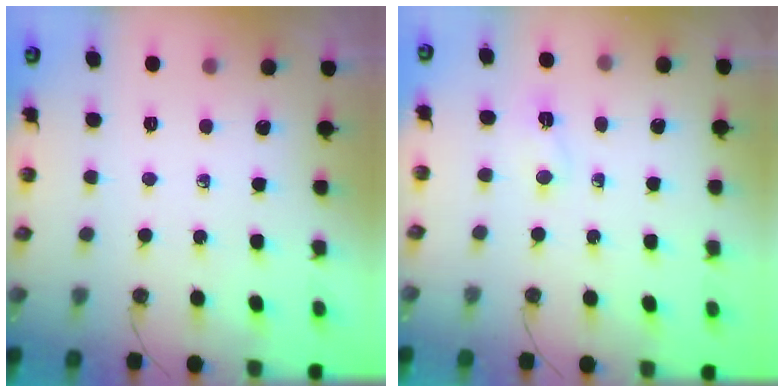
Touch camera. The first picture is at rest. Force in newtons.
{"total": 3.1, "press": 2.8, "slide": 1.3}